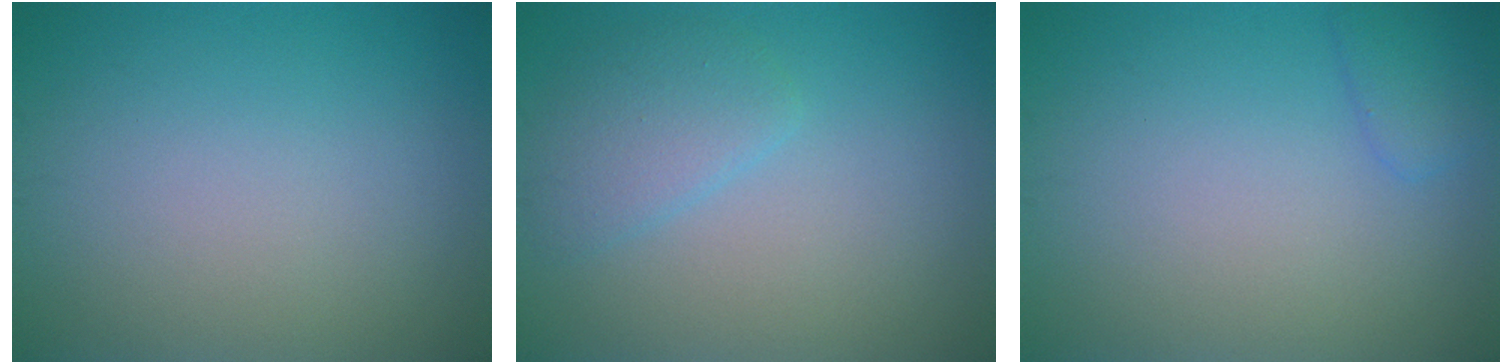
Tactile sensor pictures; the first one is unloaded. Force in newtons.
{"total": 2.5, "press": 2.5, "slide": 0.3}
{"total": 1.5, "press": 1.5, "slide": 0.2}